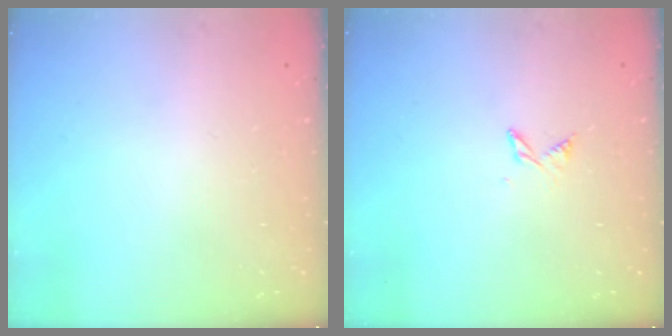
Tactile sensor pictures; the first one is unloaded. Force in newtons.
{"total": 3.6, "press": 3.6, "slide": 0.5}